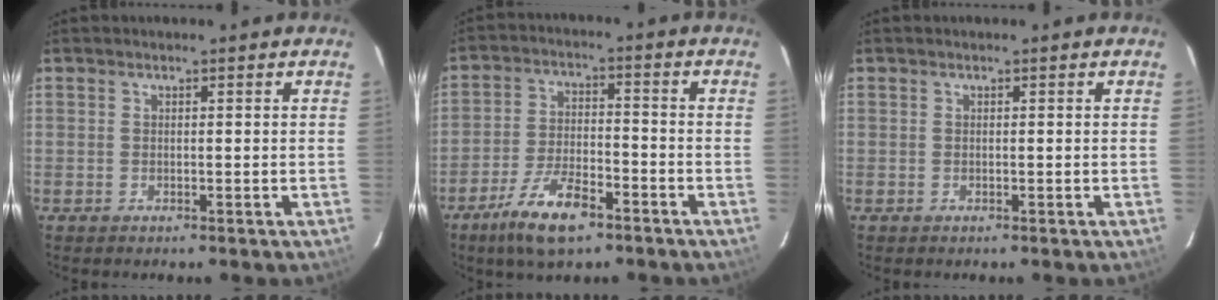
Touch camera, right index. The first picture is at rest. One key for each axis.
{"total": 10.7, "fx": -7.1, "fy": 3.7, "fz": 7.1, "tx": -0.156, "ty": -0.008, "tz": -0.128}
{"total": 0.0}